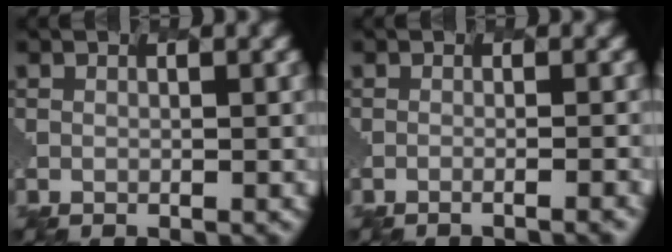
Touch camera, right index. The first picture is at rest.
{"total": 2.4, "force": [-0.8, 1.0, 2.0], "torque": [-0.004, 0.011, -0.032]}